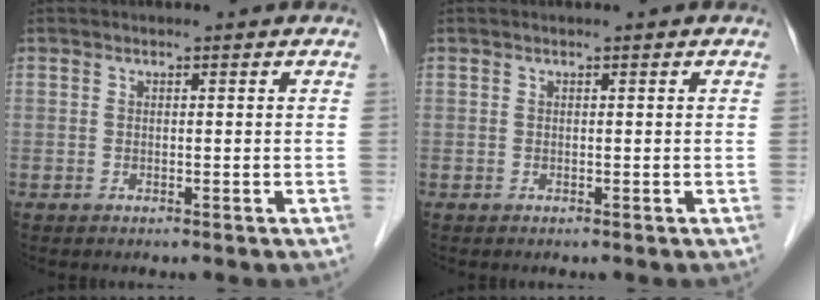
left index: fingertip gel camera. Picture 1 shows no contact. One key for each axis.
{"total": 0.0}